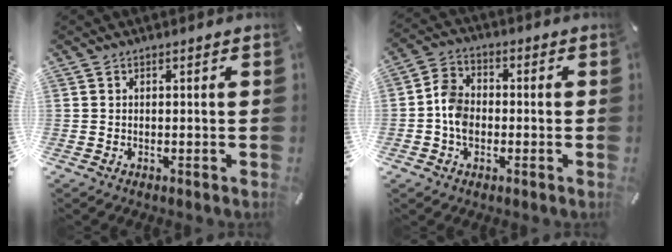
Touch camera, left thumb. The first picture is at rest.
{"total": 6.5, "force": [-1.5, 5.1, 3.8], "torque": [-0.085, 0.012, -0.029]}